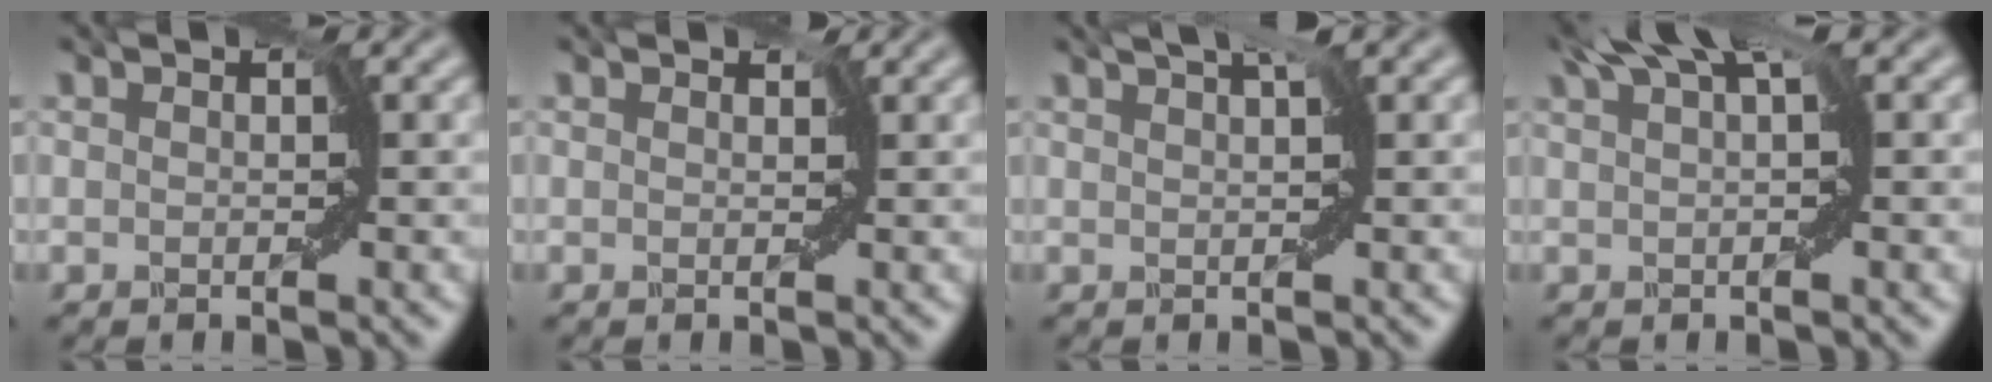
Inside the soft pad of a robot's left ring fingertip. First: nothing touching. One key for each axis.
{"total": 0.6, "fx": 0.4, "fy": 0.4, "fz": 0.2, "tx": -0.002, "ty": 0.003, "tz": 0.002}
{"total": 2.0, "fx": 1.2, "fy": -0.1, "fz": 1.6, "tx": -0.024, "ty": 0.010, "tz": 0.010}
{"total": 3.4, "fx": 1.8, "fy": 0.4, "fz": 2.8, "tx": -0.045, "ty": 0.010, "tz": 0.027}